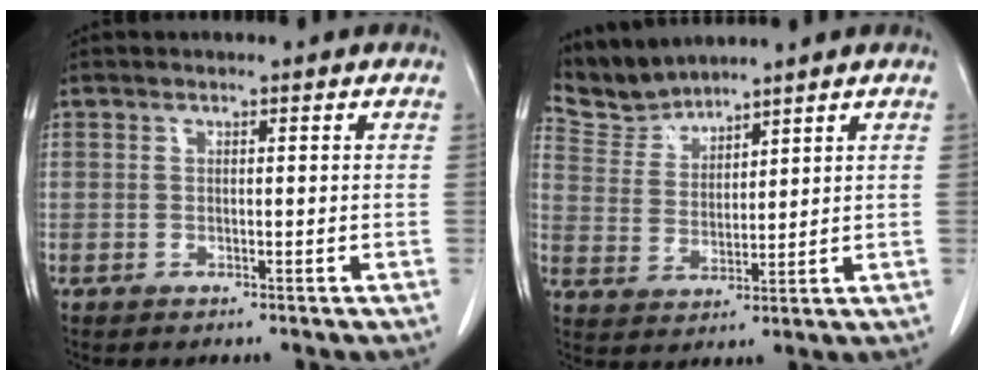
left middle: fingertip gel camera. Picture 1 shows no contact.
{"total": 5.4, "force": [5.4, 0.2, -0.7], "torque": [0.004, 0.004, 0.123]}